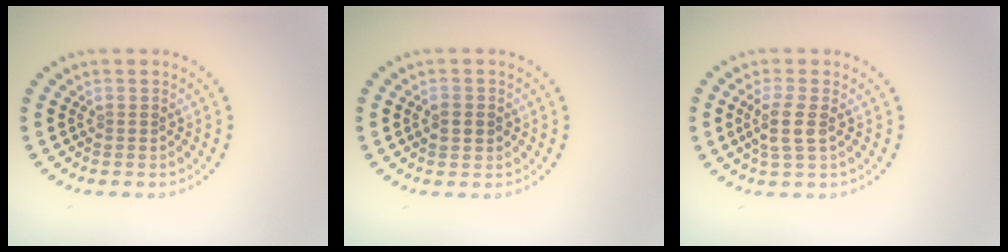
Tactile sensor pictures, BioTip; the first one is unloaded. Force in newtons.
{"total": 1.2, "press": 1.2, "slide": 0.1}
{"total": 2.4, "press": 2.0, "slide": 1.3}